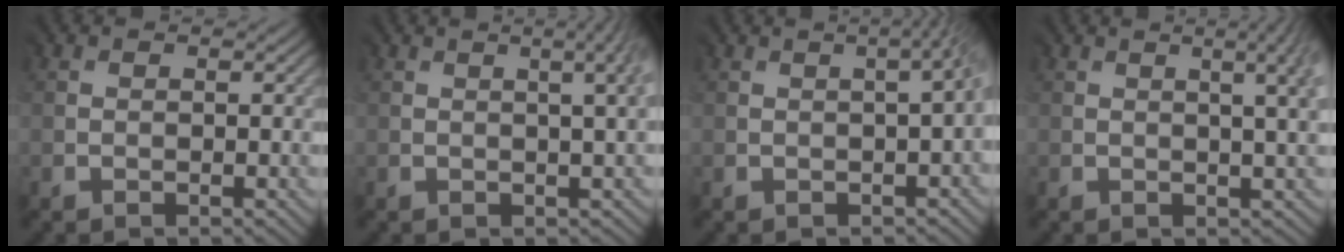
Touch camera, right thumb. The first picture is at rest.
{"total": 4.1, "force": [1.6, 1.3, 3.6], "torque": [-0.015, 0.027, -0.001]}
{"total": 3.1, "force": [0.0, 0.8, 3.0], "torque": [-0.011, 0.021, -0.008]}
{"total": 5.8, "force": [1.8, 1.9, 5.1], "torque": [-0.028, 0.028, 0.002]}